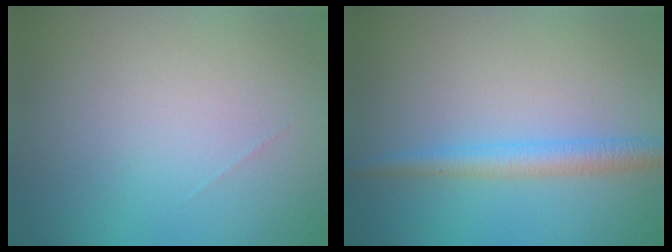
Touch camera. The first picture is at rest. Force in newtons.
{"total": 2.7, "press": 2.7, "slide": 0.0}